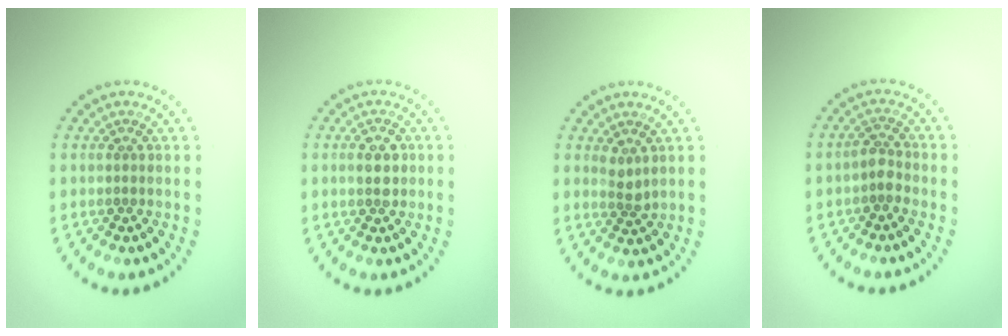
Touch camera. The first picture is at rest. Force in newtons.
{"total": 2.1, "press": 2.0, "slide": 0.2}
{"total": 1.4, "press": 1.1, "slide": 0.8}
{"total": 1.7, "press": 1.5, "slide": 0.7}